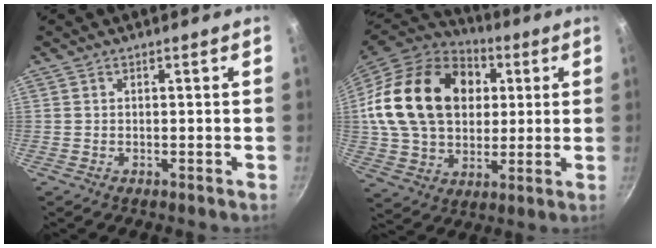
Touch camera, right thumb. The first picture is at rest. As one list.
[{"total": 26.3, "force": [5.6, 19.2, 17.1], "torque": [-0.280, 0.014, 0.099]}]